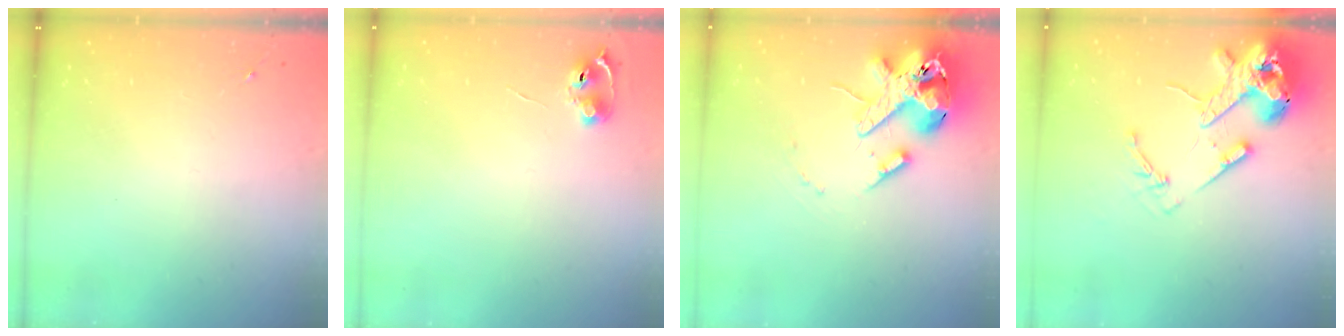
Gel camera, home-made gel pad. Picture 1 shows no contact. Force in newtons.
{"total": 6.3, "press": 6.3, "slide": 0.8}
{"total": 15.6, "press": 15.4, "slide": 2.4}
{"total": 14.8, "press": 14.6, "slide": 2.1}